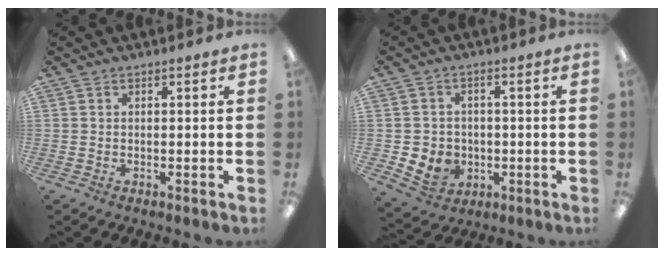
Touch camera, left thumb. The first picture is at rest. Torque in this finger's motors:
{"motor_torque": [-0.71, 0.73, 0.13, -0.19, 0.01]}